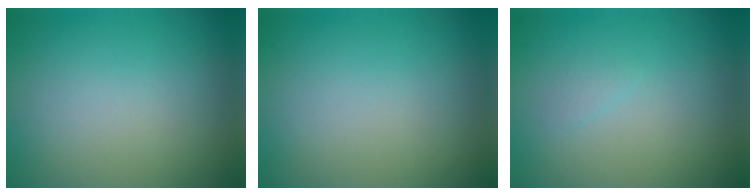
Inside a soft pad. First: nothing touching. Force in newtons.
{"total": 0.0}
{"total": 0.5, "press": 0.5, "slide": 0.0}